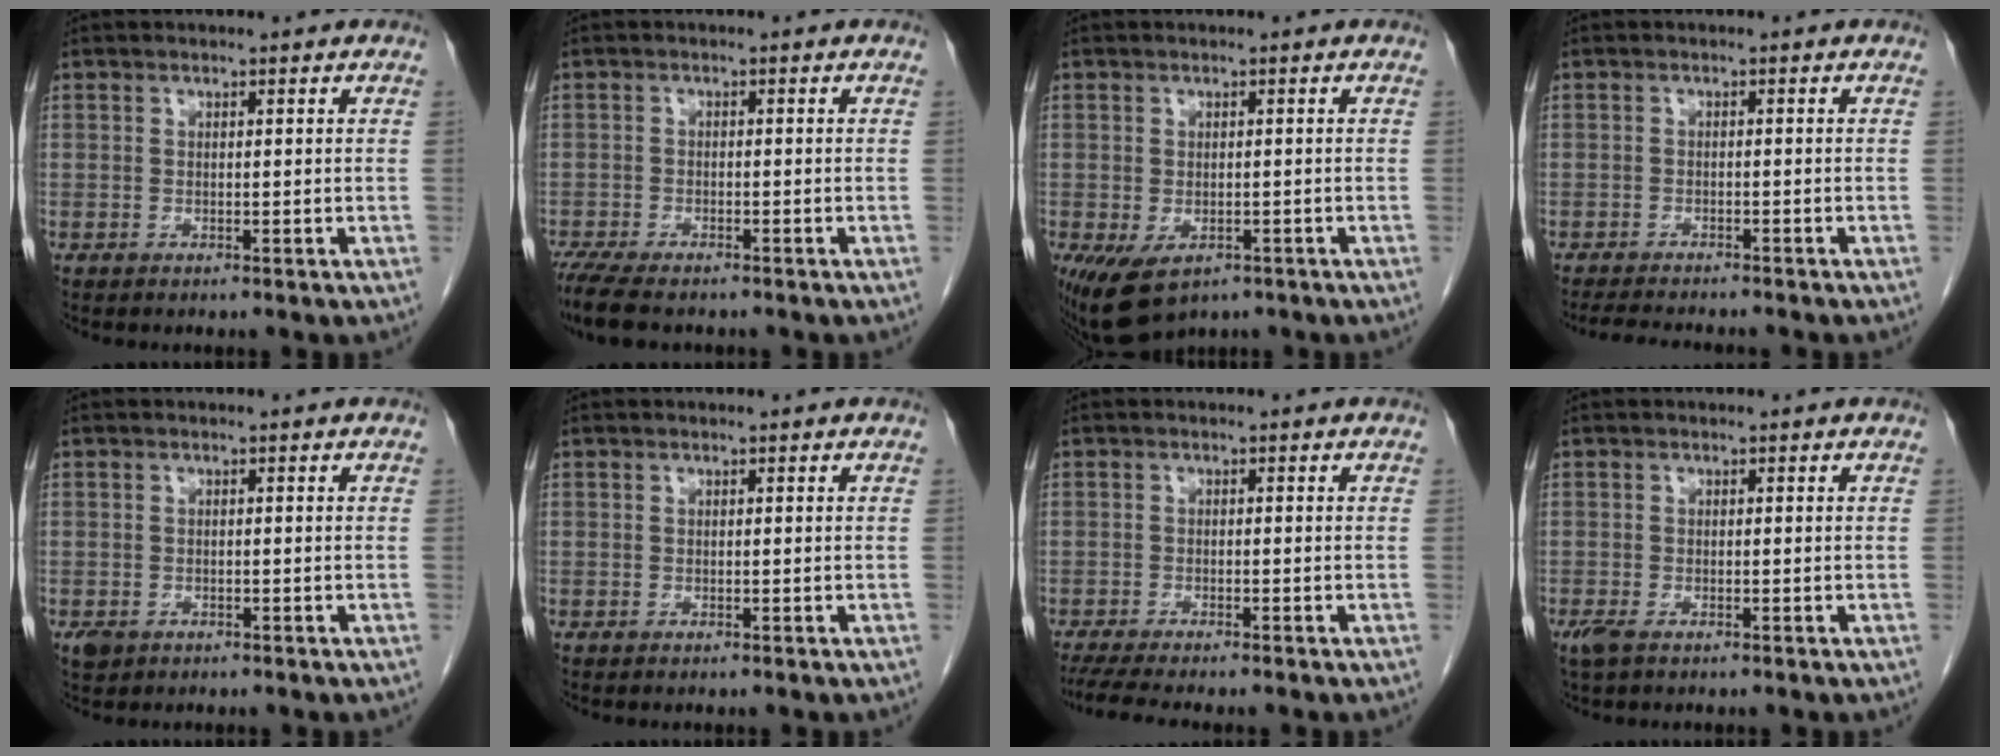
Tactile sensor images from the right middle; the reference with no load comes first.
{"total": 7.3, "force": [-5.9, 2.0, 3.9], "torque": [-0.070, -0.016, -0.098]}
{"total": 6.2, "force": [-3.5, 3.5, 3.8], "torque": [-0.065, -0.010, -0.049]}
{"total": 7.3, "force": [-6.6, 1.0, 3.0], "torque": [-0.043, -0.012, -0.098]}
{"total": 1.7, "force": [-0.8, 1.3, 0.6], "torque": [-0.014, 0.001, -0.007]}
{"total": 0.0}
{"total": 6.1, "force": [-5.1, 0.3, 3.2], "torque": [-0.049, -0.014, -0.085]}
{"total": 2.1, "force": [-1.3, 0.9, 1.5], "torque": [-0.039, -0.007, -0.022]}